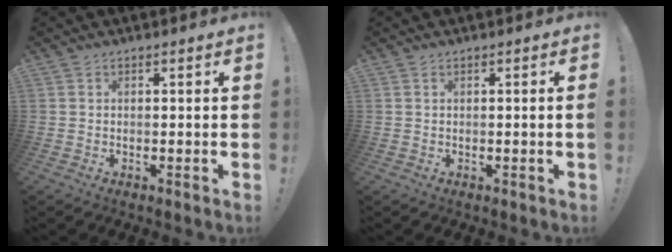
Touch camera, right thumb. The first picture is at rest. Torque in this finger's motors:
{"motor_torque": [-0.17, 0.03, 0.04, -0.23, 0.07]}